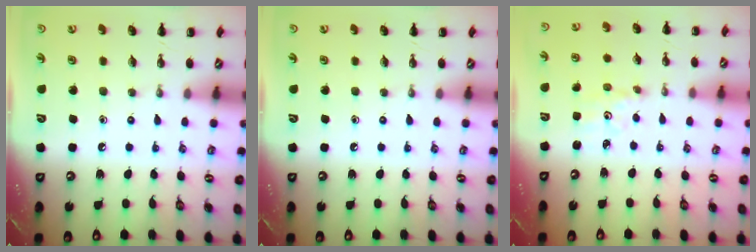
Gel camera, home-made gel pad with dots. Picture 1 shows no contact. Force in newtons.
{"total": 0.0}
{"total": 2.1, "press": 2.0, "slide": 0.7}